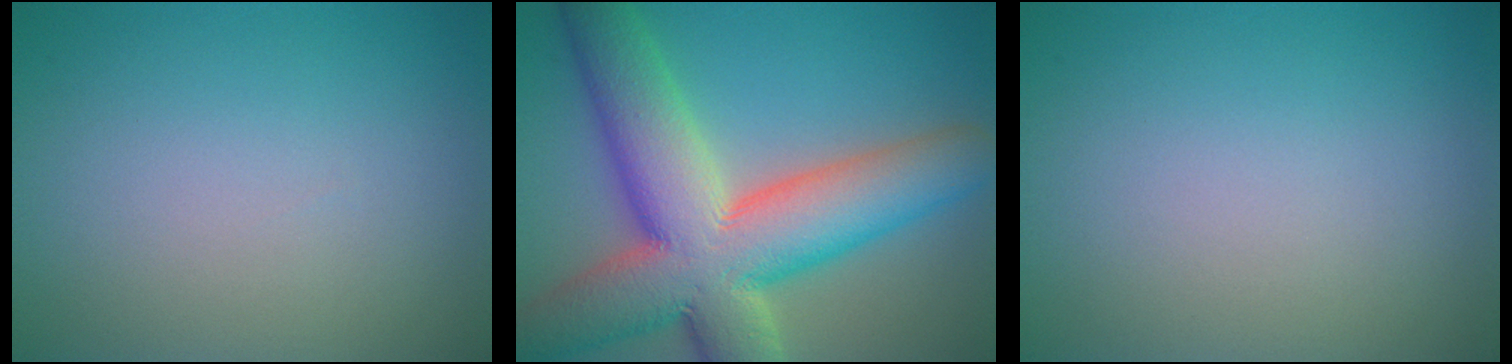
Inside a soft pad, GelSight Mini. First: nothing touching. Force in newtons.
{"total": 14.1, "press": 14.1, "slide": 1.1}
{"total": 0.0}